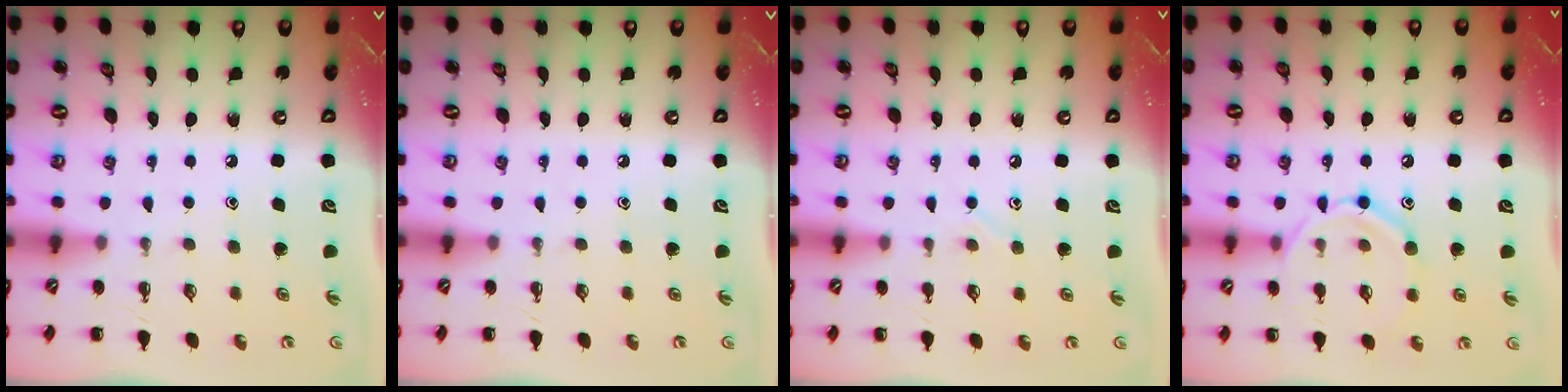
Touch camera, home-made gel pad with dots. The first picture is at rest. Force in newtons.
{"total": 0.0}
{"total": 4.5, "press": 4.3, "slide": 1.3}
{"total": 11.2, "press": 11.2, "slide": 0.8}